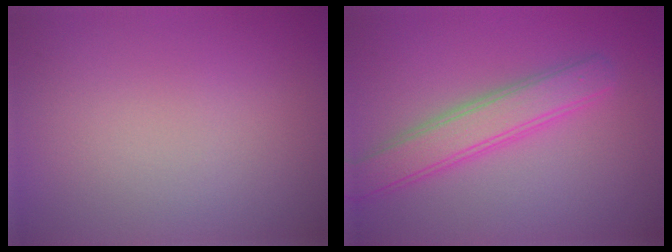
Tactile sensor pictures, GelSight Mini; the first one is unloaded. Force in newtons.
{"total": 3.8, "press": 3.8, "slide": 0.1}